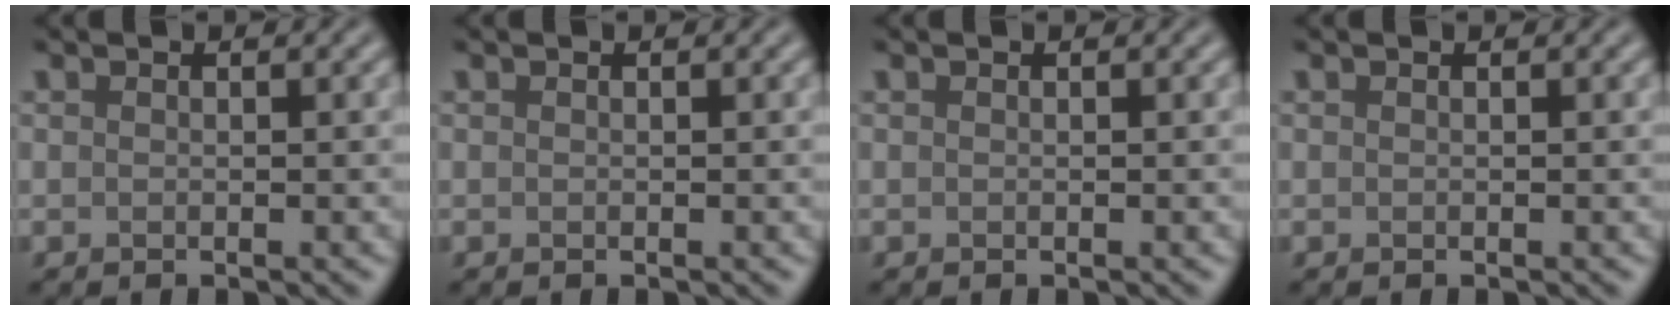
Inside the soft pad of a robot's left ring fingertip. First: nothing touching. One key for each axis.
{"total": 0.0}
{"total": 0.0}
{"total": 0.0}